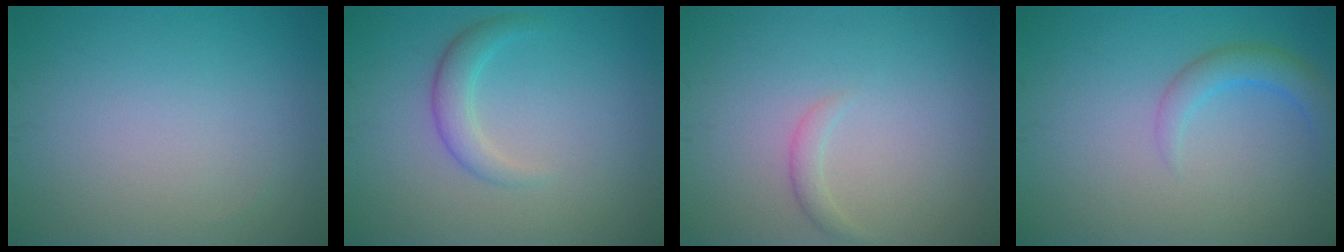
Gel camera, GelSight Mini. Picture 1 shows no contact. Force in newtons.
{"total": 2.3, "press": 2.3, "slide": 0.1}
{"total": 1.1, "press": 1.1, "slide": 0.1}
{"total": 2.4, "press": 2.4, "slide": 0.3}